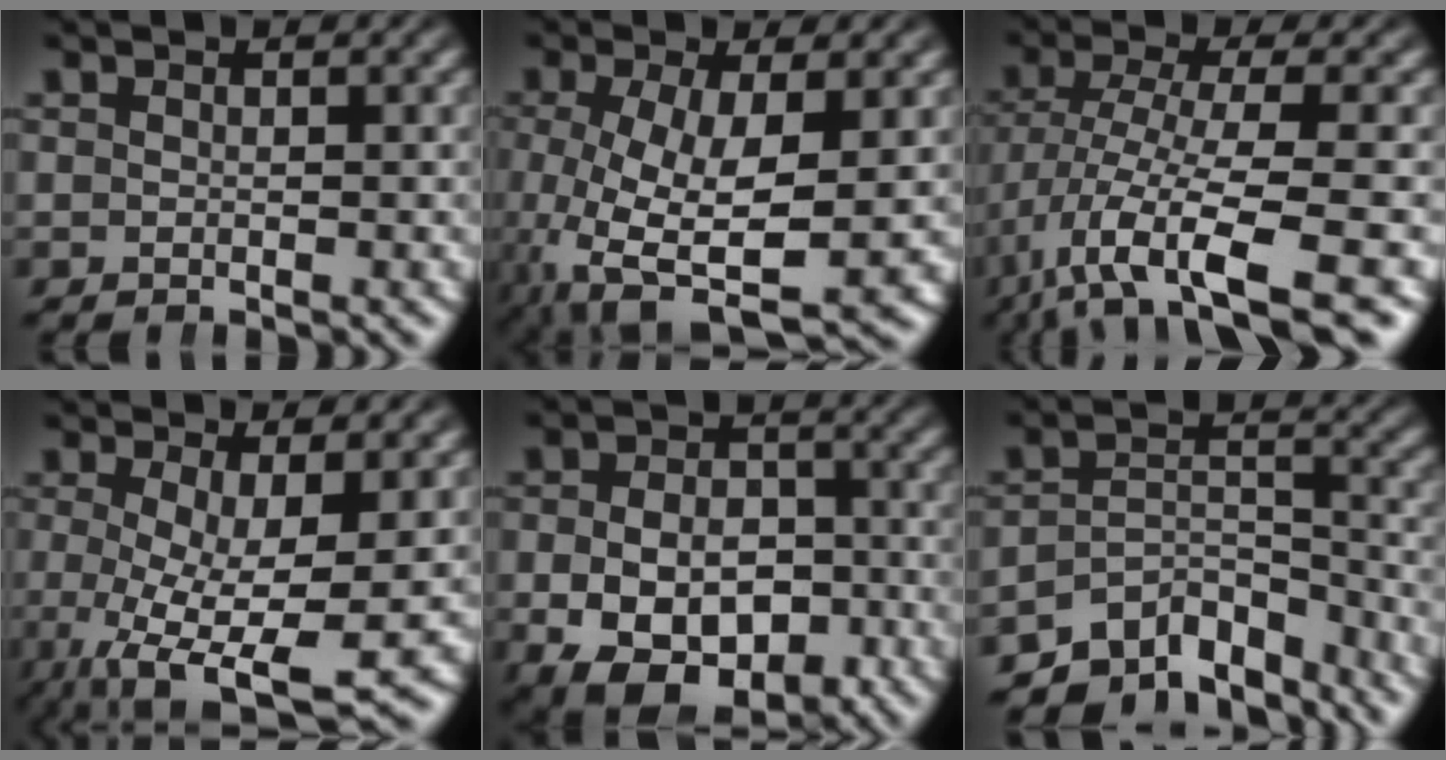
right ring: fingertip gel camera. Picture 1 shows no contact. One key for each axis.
{"total": 10.3, "fx": -2.8, "fy": 5.7, "fz": 8.1, "tx": -0.176, "ty": -0.057, "tz": -0.014}
{"total": 9.5, "fx": -5.7, "fy": 3.5, "fz": 6.8, "tx": -0.142, "ty": -0.051, "tz": -0.064}
{"total": 8.3, "fx": -2.7, "fy": 3.8, "fz": 6.9, "tx": -0.149, "ty": -0.058, "tz": -0.016}
{"total": 11.7, "fx": -5.0, "fy": 8.3, "fz": 6.5, "tx": -0.114, "ty": -0.049, "tz": -0.064}
{"total": 10.7, "fx": -8.0, "fy": 5.3, "fz": 4.8, "tx": -0.072, "ty": -0.039, "tz": -0.115}